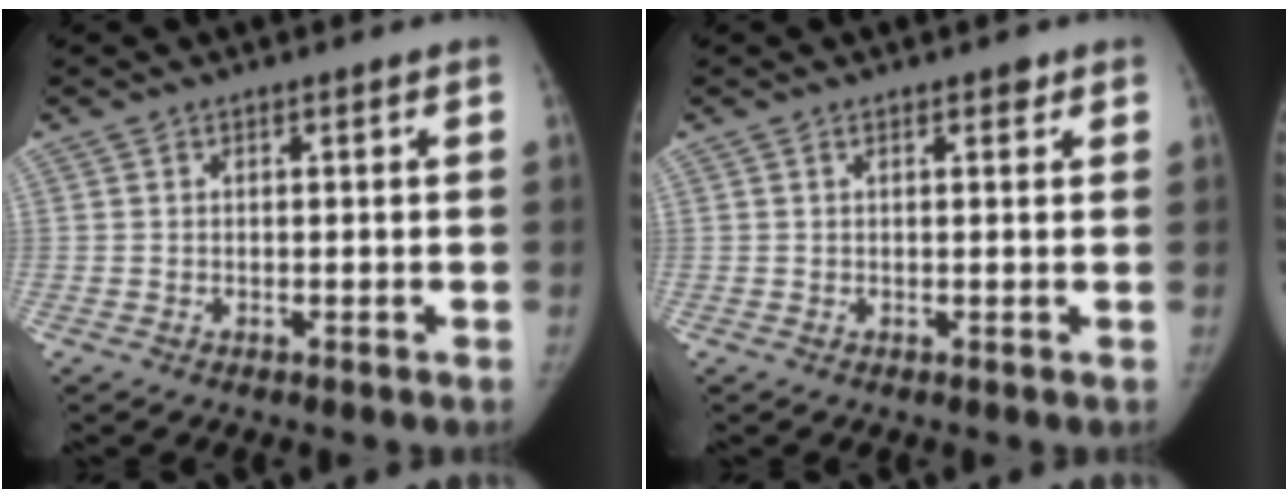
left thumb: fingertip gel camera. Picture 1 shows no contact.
{"total": 1.2, "force": [0.8, 0.6, 0.7], "torque": [0.003, -0.003, 0.005]}